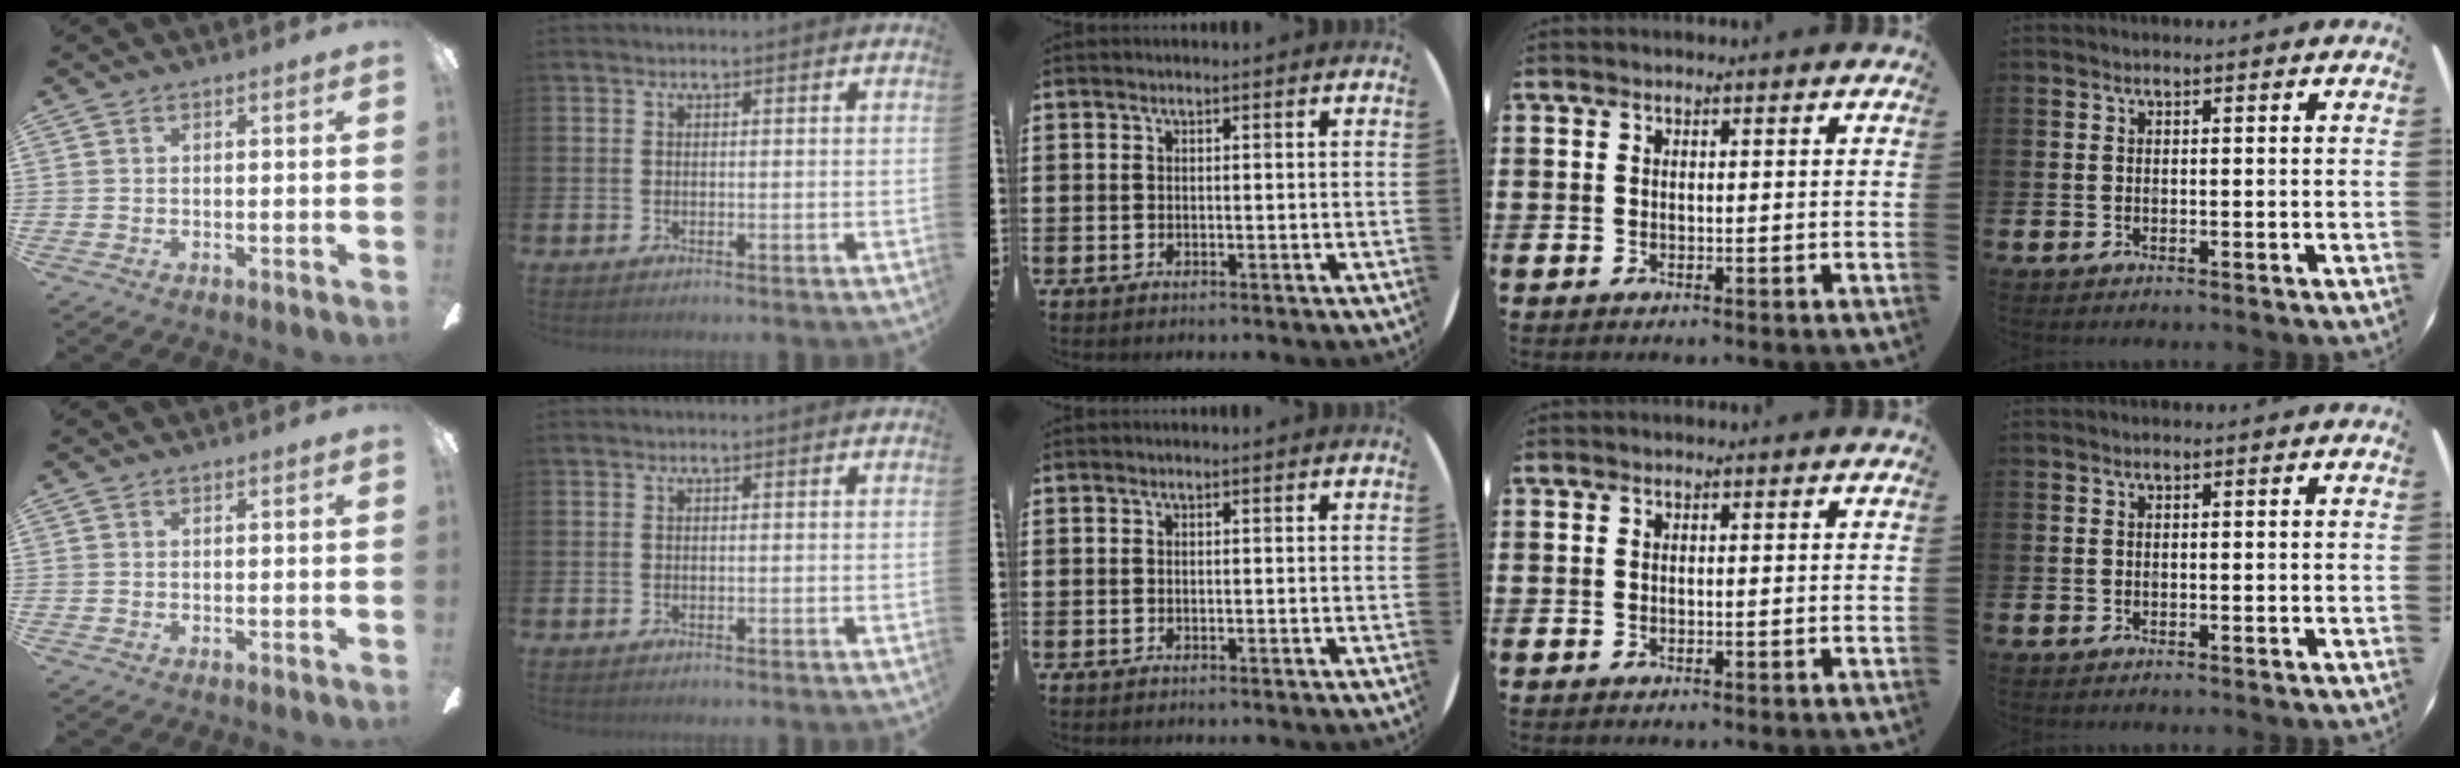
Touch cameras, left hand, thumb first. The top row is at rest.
{}